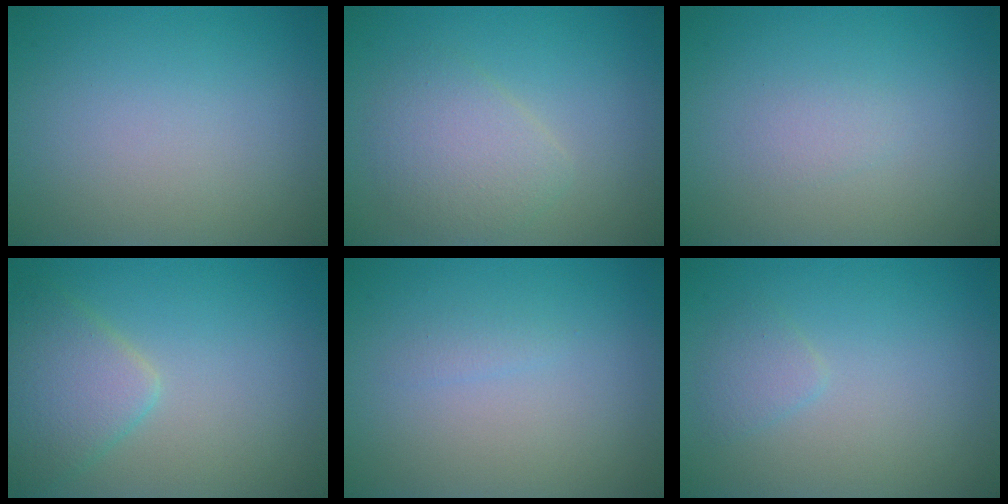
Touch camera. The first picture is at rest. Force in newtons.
{"total": 3.1, "press": 3.1, "slide": 0.1}
{"total": 0.8, "press": 0.8, "slide": 0.0}
{"total": 3.8, "press": 3.8, "slide": 0.3}
{"total": 0.7, "press": 0.7, "slide": 0.0}
{"total": 1.2, "press": 1.2, "slide": 0.1}